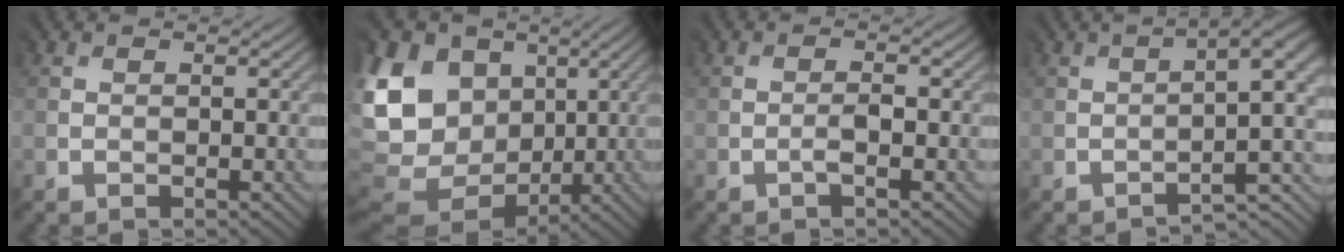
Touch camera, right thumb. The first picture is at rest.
{"total": 17.3, "force": [2.6, 14.5, 9.0], "torque": [-0.250, -0.002, 0.092]}
{"total": 0.8, "force": [-0.7, -0.4, 0.2], "torque": [-0.006, 0.003, -0.014]}
{"total": 6.9, "force": [-3.9, 1.1, 5.6], "torque": [-0.055, 0.007, -0.056]}